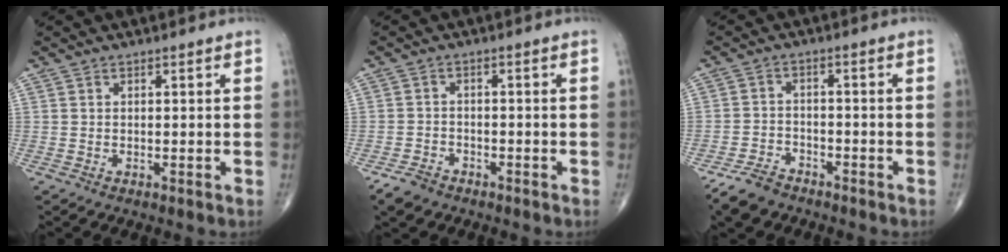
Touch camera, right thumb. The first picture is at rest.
{"total": 3.7, "force": [-2.7, 2.3, 1.0], "torque": [-0.021, 0.011, -0.046]}
{"total": 5.6, "force": [-4.4, 3.0, 1.7], "torque": [-0.034, 0.011, -0.084]}